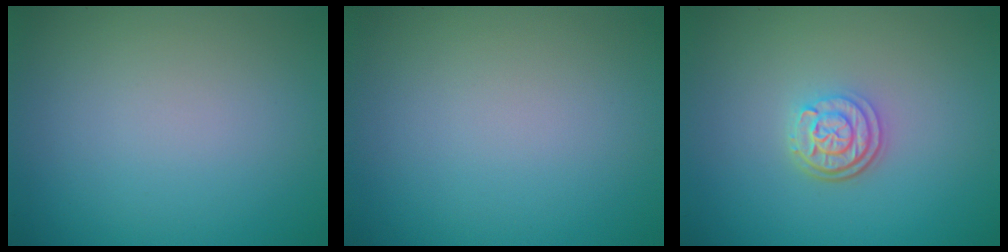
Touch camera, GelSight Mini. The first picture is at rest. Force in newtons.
{"total": 0.0}
{"total": 3.1, "press": 2.5, "slide": 1.8}